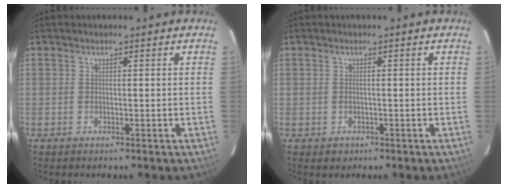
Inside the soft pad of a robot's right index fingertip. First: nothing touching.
{"total": 1.3, "force": [-0.5, 1.2, 0.2], "torque": [-0.002, 0.004, -0.002]}